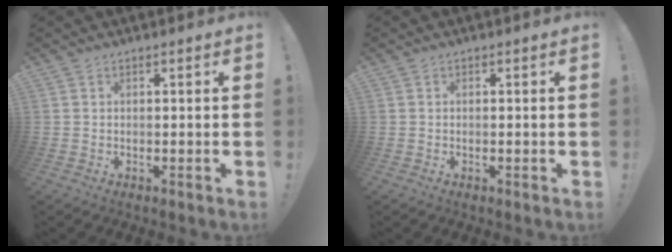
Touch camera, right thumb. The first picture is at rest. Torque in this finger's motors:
{"motor_torque": [-0.05, -0.08, 0.31, -0.06, 0.14]}